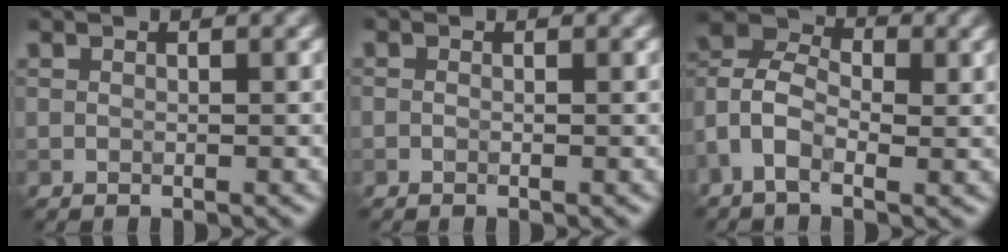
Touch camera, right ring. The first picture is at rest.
{"total": 0.0}
{"total": 5.1, "force": [-1.3, 3.0, 3.9], "torque": [-0.076, 0.017, -0.040]}